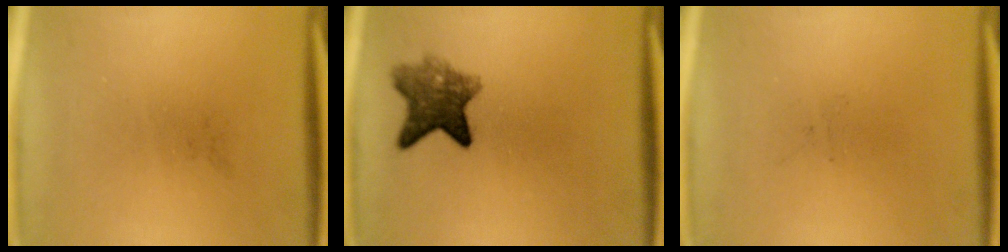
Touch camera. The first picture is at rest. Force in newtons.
{"total": 6.6}
{"total": 0.0}